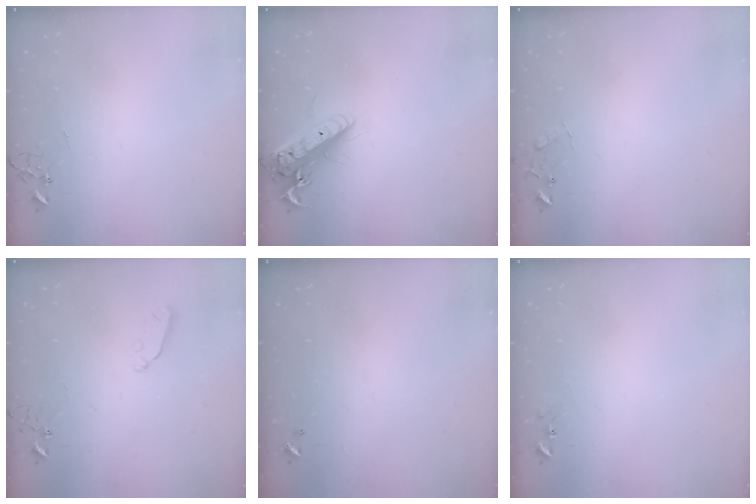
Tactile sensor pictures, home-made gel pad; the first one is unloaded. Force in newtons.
{"total": 16.4, "press": 16.1, "slide": 3.0}
{"total": 8.0, "press": 8.0, "slide": 0.5}
{"total": 3.8, "press": 3.8, "slide": 0.6}
{"total": 0.0}
{"total": 6.0, "press": 5.9, "slide": 0.6}